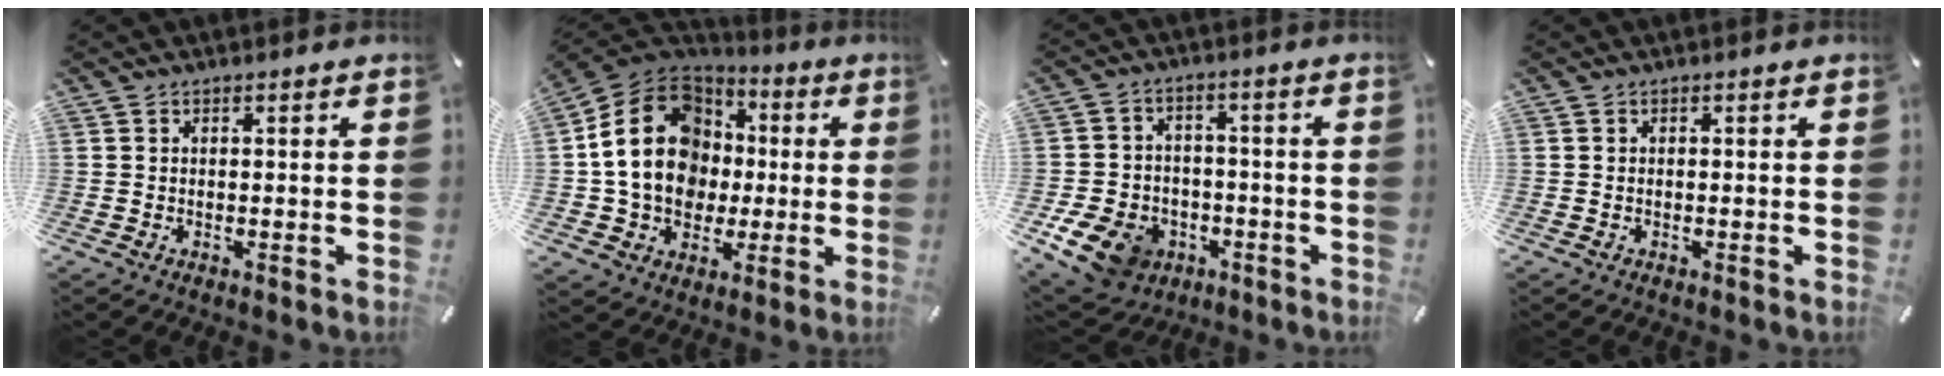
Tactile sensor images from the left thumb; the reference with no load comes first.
{"total": 19.3, "force": [0.3, 16.4, 10.1], "torque": [-0.194, 0.008, 0.012]}
{"total": 11.1, "force": [-5.4, 8.4, 4.6], "torque": [-0.096, 0.040, -0.094]}
{"total": 0.0}